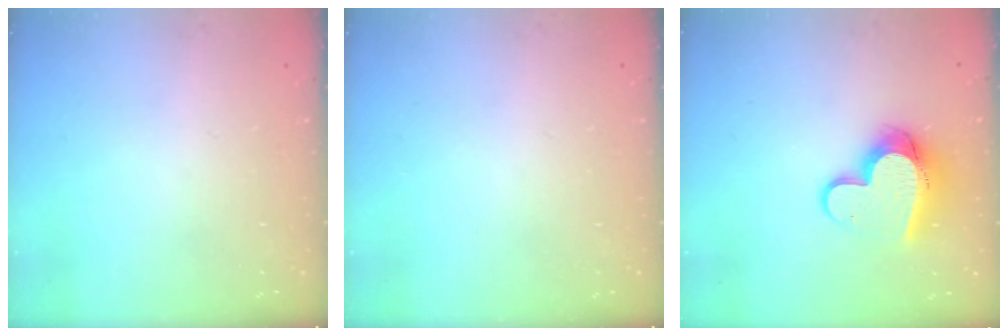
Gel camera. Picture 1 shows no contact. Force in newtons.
{"total": 0.0}
{"total": 12.6, "press": 12.6, "slide": 1.2}